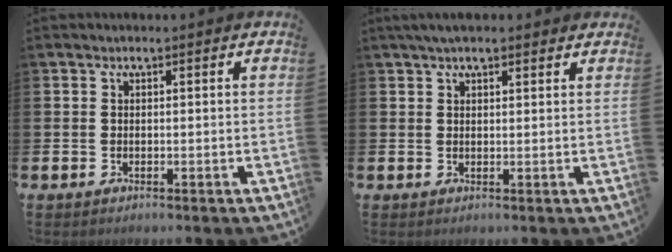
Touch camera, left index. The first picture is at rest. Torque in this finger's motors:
{"motor_torque": [0.23, -0.65, 0.83, 0.21]}